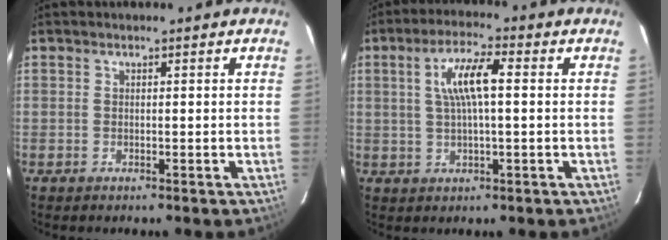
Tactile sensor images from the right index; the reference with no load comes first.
{"total": 7.5, "force": [1.2, 1.5, 7.2], "torque": [-0.137, 0.010, 0.026]}